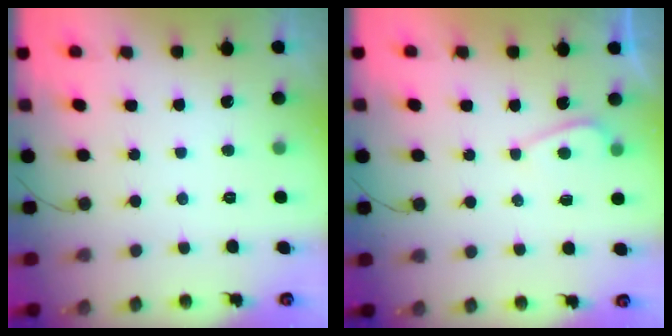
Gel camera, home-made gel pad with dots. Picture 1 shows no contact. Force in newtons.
{"total": 3.2, "press": 3.2, "slide": 0.3}